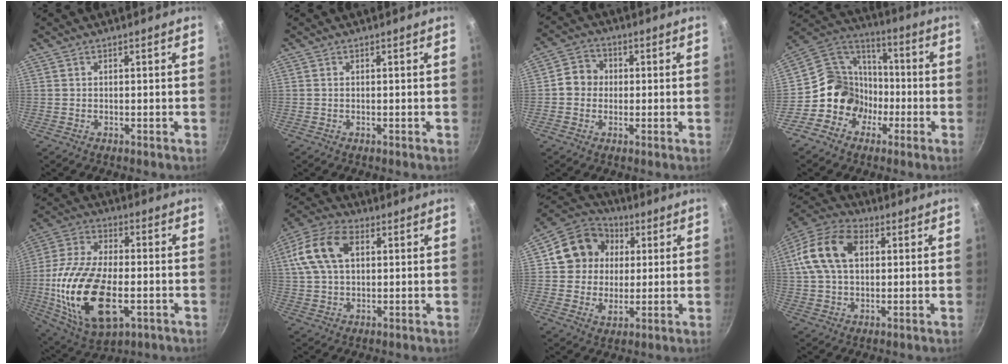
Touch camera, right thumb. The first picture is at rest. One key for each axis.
{"total": 0.0}
{"total": 5.4, "fx": 0.0, "fy": 5.0, "fz": 2.2, "tx": -0.008, "ty": 0.012, "tz": -0.016}
{"total": 12.7, "fx": -4.2, "fy": 11.3, "fz": 3.8, "tx": -0.011, "ty": 0.054, "tz": -0.089}
{"total": 23.1, "fx": -4.6, "fy": 12.1, "fz": 19.1, "tx": -0.383, "ty": 0.011, "tz": -0.076}
{"total": 12.8, "fx": 3.3, "fy": 8.0, "fz": 9.4, "tx": -0.175, "ty": 0.016, "tz": 0.048}
{"total": 13.7, "fx": 3.3, "fy": 11.7, "fz": 6.2, "tx": -0.082, "ty": 0.006, "tz": 0.042}
{"total": 14.1, "fx": 3.0, "fy": 9.2, "fz": 10.2, "tx": -0.181, "ty": 0.020, "tz": 0.040}